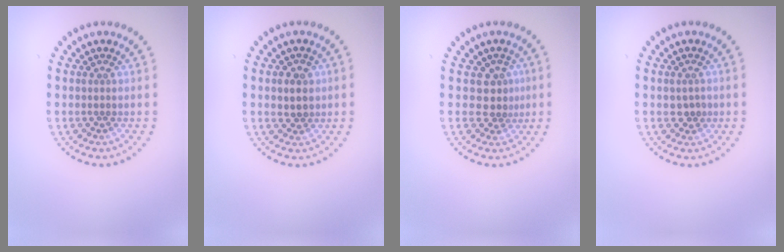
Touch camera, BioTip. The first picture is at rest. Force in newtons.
{"total": 2.2, "press": 2.1, "slide": 0.7}
{"total": 2.0, "press": 1.5, "slide": 1.3}
{"total": 1.3, "press": 1.2, "slide": 0.3}